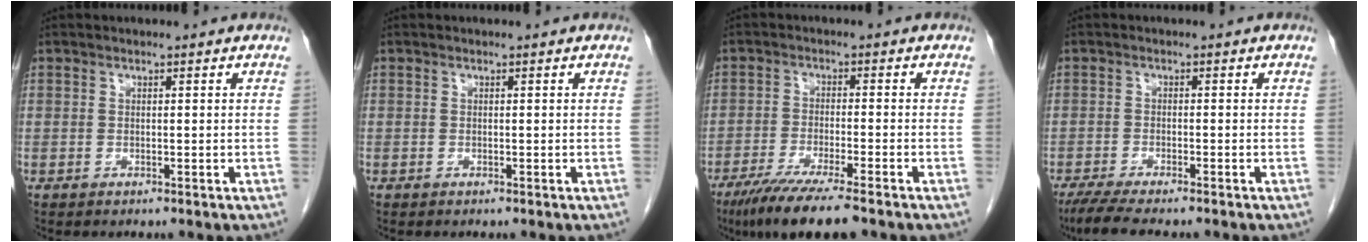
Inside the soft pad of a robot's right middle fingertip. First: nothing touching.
{"total": 0.0}
{"total": 9.5, "force": [-7.0, 0.2, 6.4], "torque": [-0.106, -0.026, -0.116]}
{"total": 7.3, "force": [-6.0, 0.7, 4.1], "torque": [-0.069, -0.020, -0.097]}